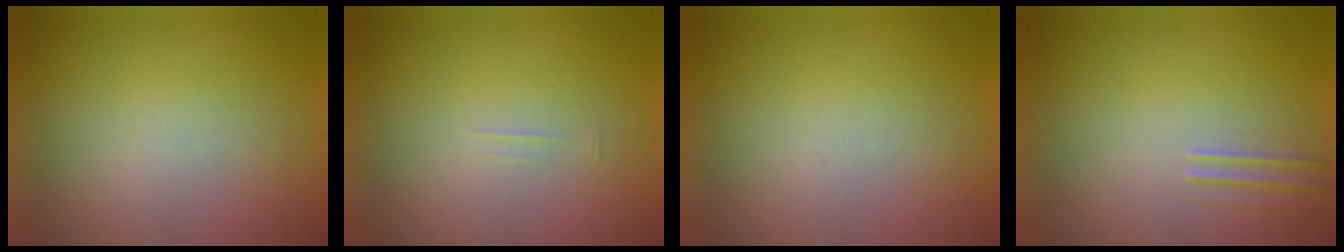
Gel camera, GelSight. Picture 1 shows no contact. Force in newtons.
{"total": 1.8}
{"total": 0.0}
{"total": 1.3}